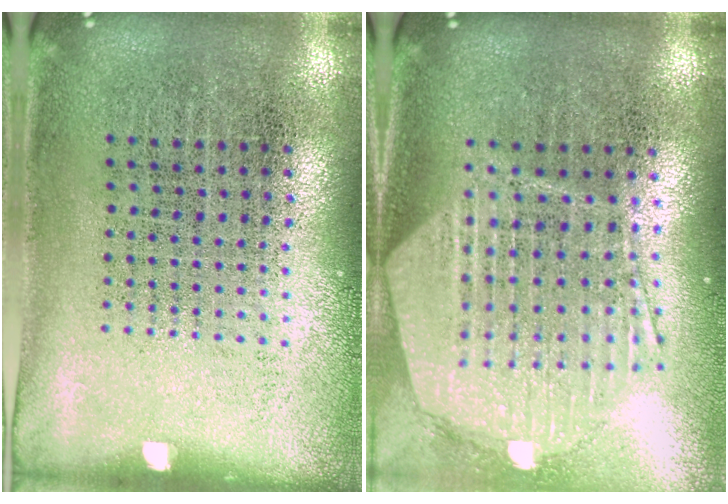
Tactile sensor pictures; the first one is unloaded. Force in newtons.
{"total": 1.8, "press": 1.7, "slide": 0.7}